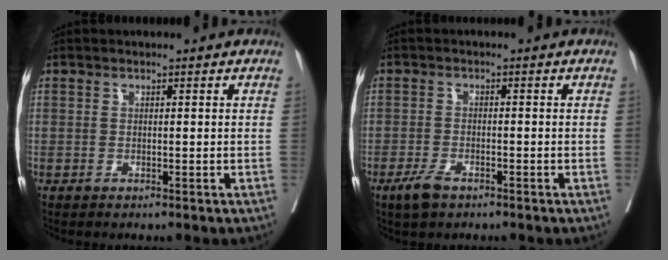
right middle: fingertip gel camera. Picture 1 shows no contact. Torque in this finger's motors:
{"motor_torque": [0.46, -0.37, 0.13, 0.05]}